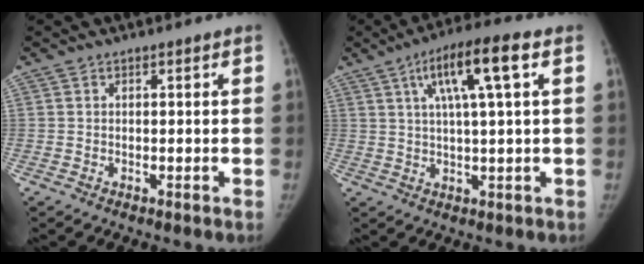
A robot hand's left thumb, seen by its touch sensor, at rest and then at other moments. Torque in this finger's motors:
{"motor_torque": [0.13, -0.02, 1.05, -0.59, 0.11]}